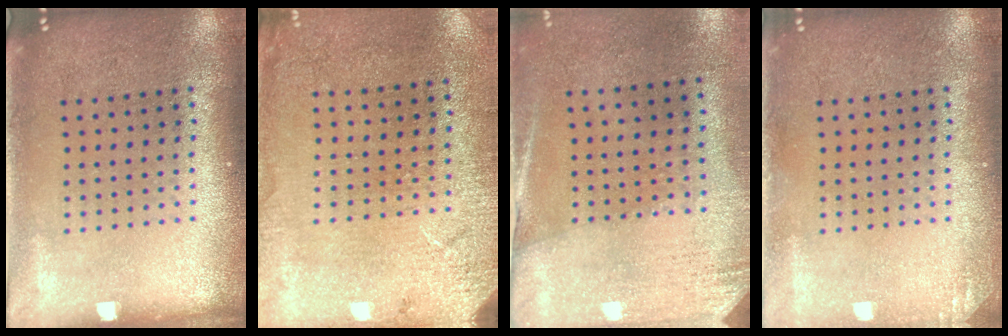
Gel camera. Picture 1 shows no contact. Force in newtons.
{"total": 2.6, "press": 2.4, "slide": 0.9}
{"total": 2.6, "press": 2.3, "slide": 1.3}
{"total": 1.0, "press": 1.0, "slide": 0.1}